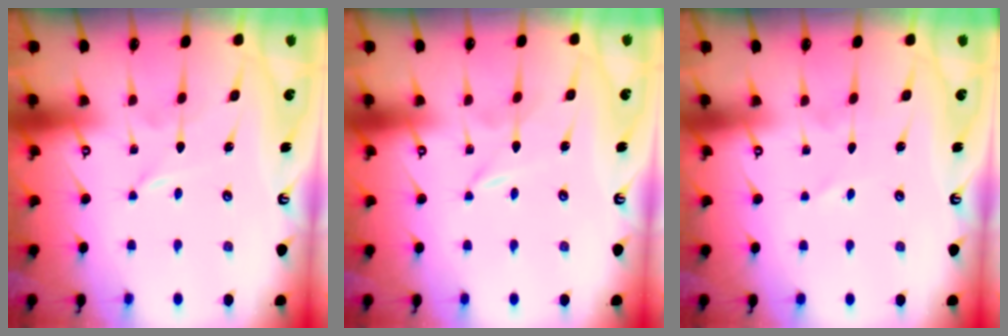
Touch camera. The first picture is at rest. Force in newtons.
{"total": 0.0}
{"total": 1.7, "press": 1.6, "slide": 0.3}